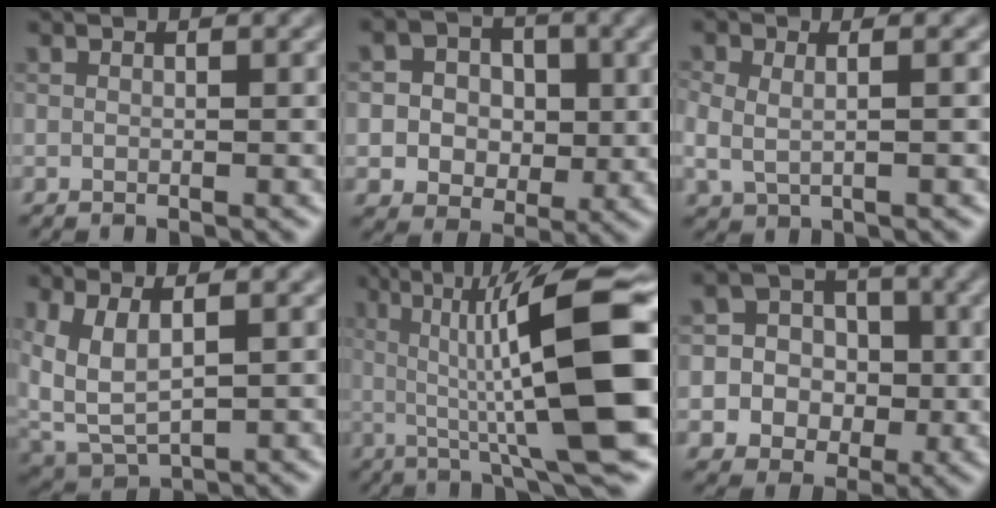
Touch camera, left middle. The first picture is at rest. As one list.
[{"total": 6.4, "force": [1.1, 5.7, 2.7], "torque": [-0.044, 0.005, 0.008]}, {"total": 2.7, "force": [0.7, 1.6, 2.1], "torque": [-0.039, -0.007, -0.003]}, {"total": 5.3, "force": [1.3, 3.2, 4.1], "torque": [-0.106, -0.019, 0.023]}, {"total": 13.3, "force": [0.7, 2.5, 13.1], "torque": [-0.185, 0.011, 0.008]}, {"total": 8.0, "force": [-0.5, 7.7, 2.1], "torque": [-0.046, 0.020, -0.025]}]